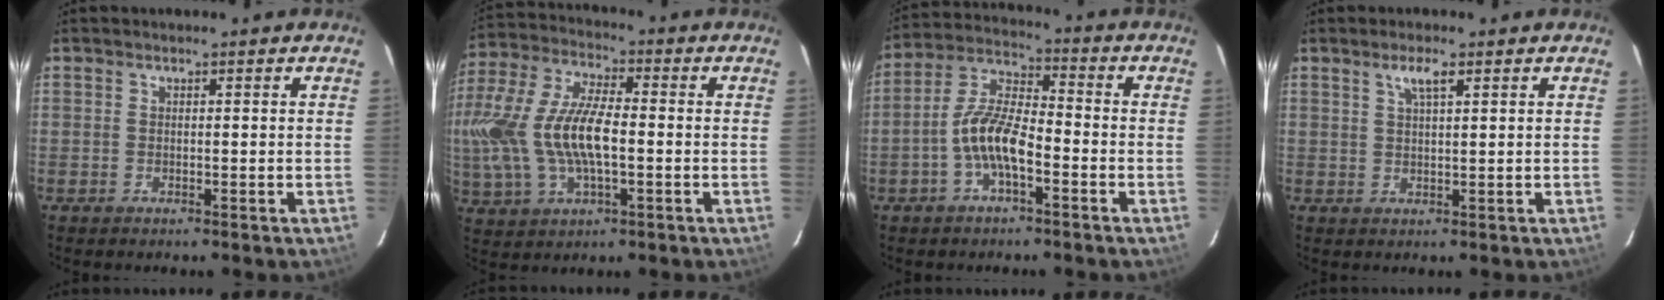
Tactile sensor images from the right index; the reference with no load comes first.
{"total": 18.1, "force": [-1.7, 8.1, 16.1], "torque": [-0.347, 0.003, -0.027]}
{"total": 9.3, "force": [-3.6, 3.1, 8.0], "torque": [-0.175, 0.012, -0.071]}
{"total": 2.9, "force": [1.6, 0.5, 2.3], "torque": [-0.042, 0.005, 0.030]}